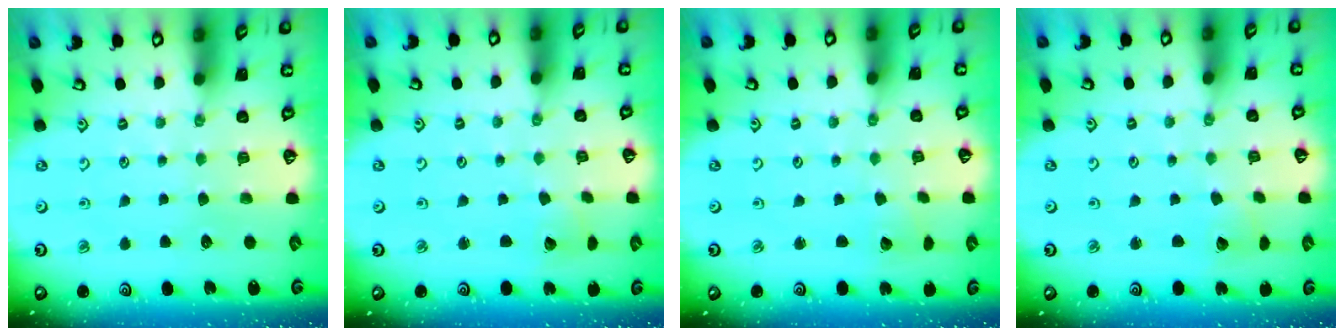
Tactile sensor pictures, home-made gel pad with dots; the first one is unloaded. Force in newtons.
{"total": 2.4, "press": 2.4, "slide": 0.3}
{"total": 2.4, "press": 2.4, "slide": 0.2}
{"total": 2.4, "press": 2.4, "slide": 0.3}